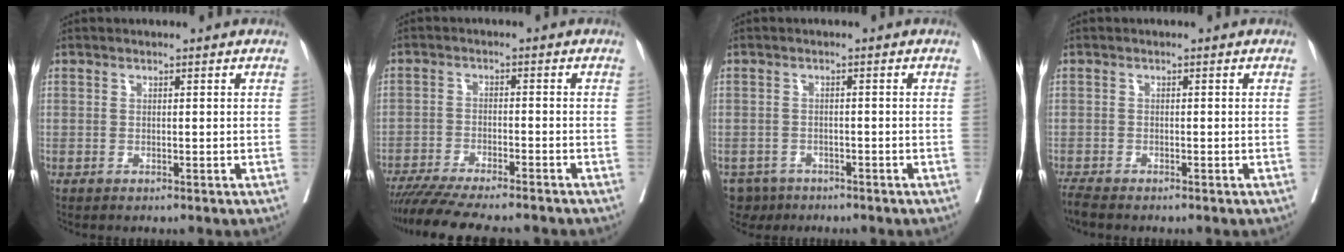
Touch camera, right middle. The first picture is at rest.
{"total": 14.8, "force": [-13.0, 1.5, 6.9], "torque": [-0.112, -0.026, -0.193]}
{"total": 4.5, "force": [-3.6, 2.8, 0.0], "torque": [0.002, -0.001, -0.059]}
{"total": 2.4, "force": [-2.3, 0.0, 0.9], "torque": [-0.025, -0.011, -0.044]}